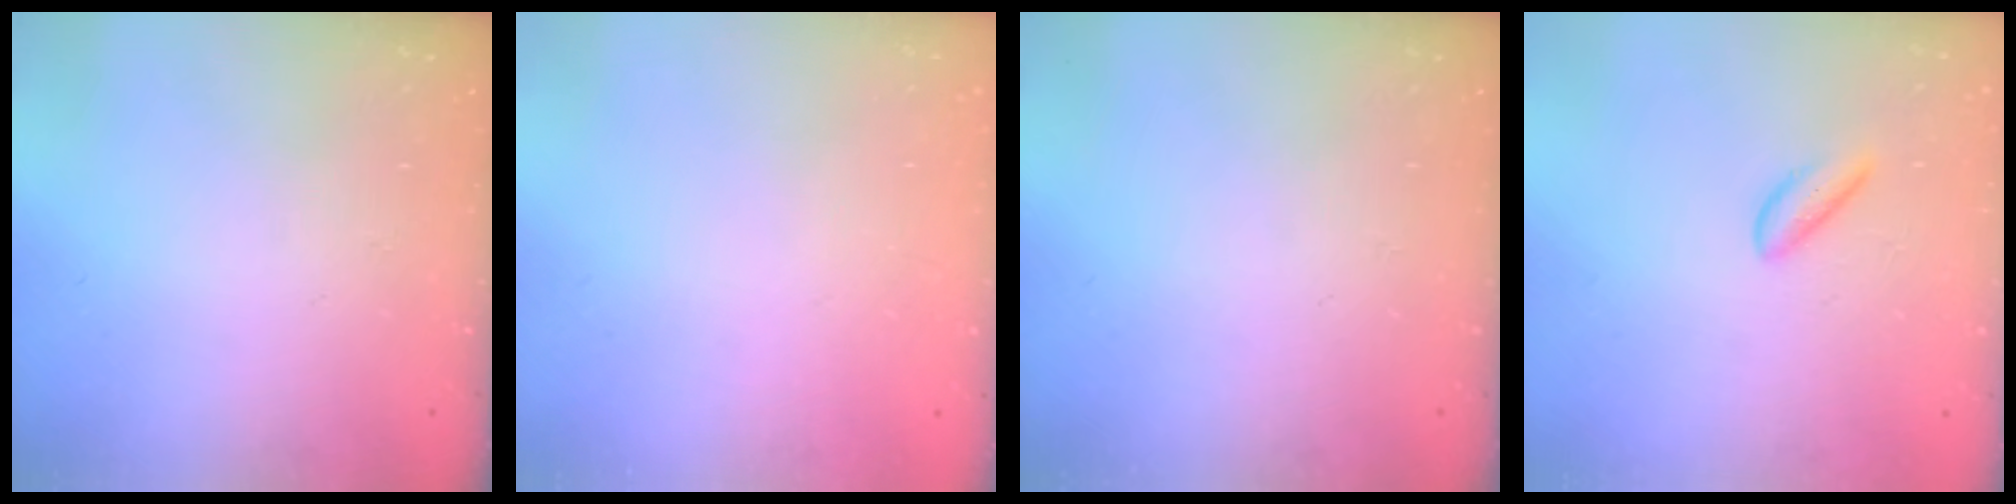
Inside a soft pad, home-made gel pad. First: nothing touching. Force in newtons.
{"total": 2.2, "press": 2.2, "slide": 0.1}
{"total": 0.0}
{"total": 2.3, "press": 2.3, "slide": 0.3}